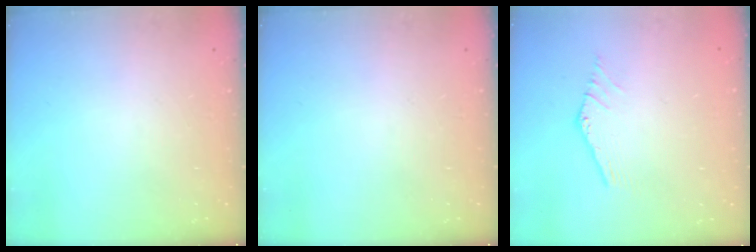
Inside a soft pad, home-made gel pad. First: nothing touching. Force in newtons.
{"total": 0.0}
{"total": 1.4, "press": 1.3, "slide": 0.1}